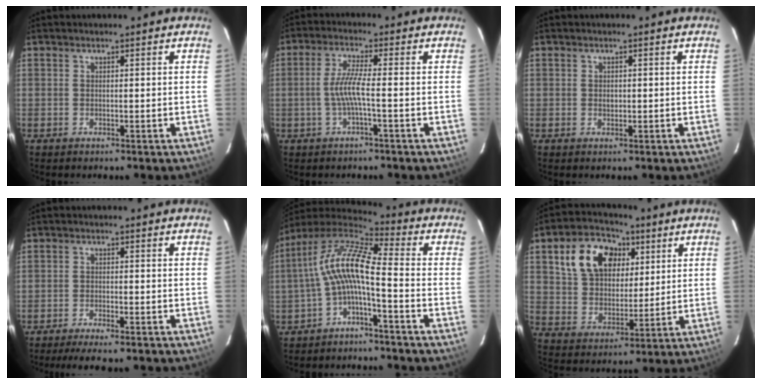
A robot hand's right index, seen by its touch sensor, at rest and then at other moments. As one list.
[{"total": 5.0, "force": [-1.3, -0.3, 4.8], "torque": [-0.104, 0.000, -0.023]}, {"total": 1.1, "force": [0.0, 0.9, 0.6], "torque": [-0.009, 0.002, 0.001]}, {"total": 6.8, "force": [-5.7, 0.8, 3.6], "torque": [-0.082, -0.017, -0.094]}, {"total": 11.0, "force": [-2.2, 2.2, 10.6], "torque": [-0.218, 0.020, -0.049]}, {"total": 14.9, "force": [6.0, 10.4, 8.9], "torque": [-0.187, 0.044, 0.116]}]